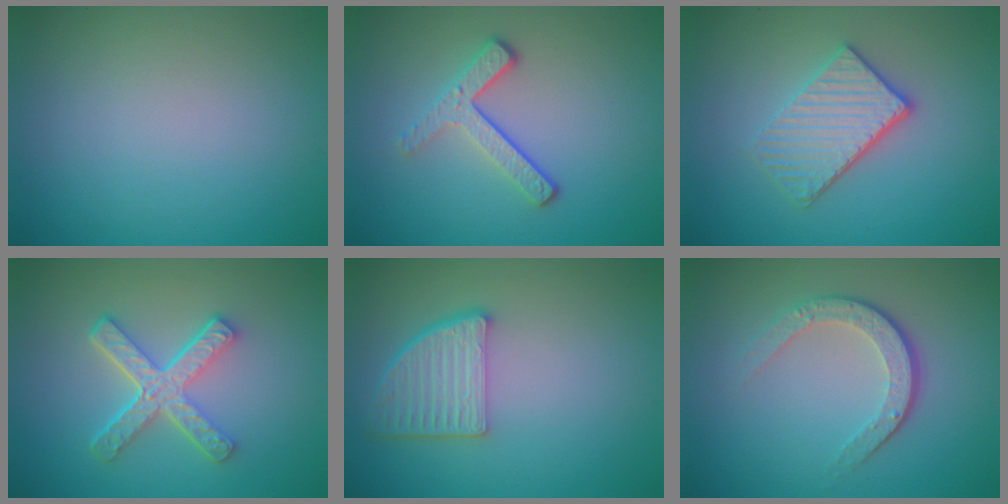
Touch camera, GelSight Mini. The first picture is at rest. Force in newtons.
{"total": 3.2, "press": 2.4, "slide": 2.2}
{"total": 3.8, "press": 3.2, "slide": 2.0}
{"total": 5.1, "press": 3.6, "slide": 3.5}
{"total": 4.6, "press": 3.9, "slide": 2.4}
{"total": 3.6, "press": 2.7, "slide": 2.5}